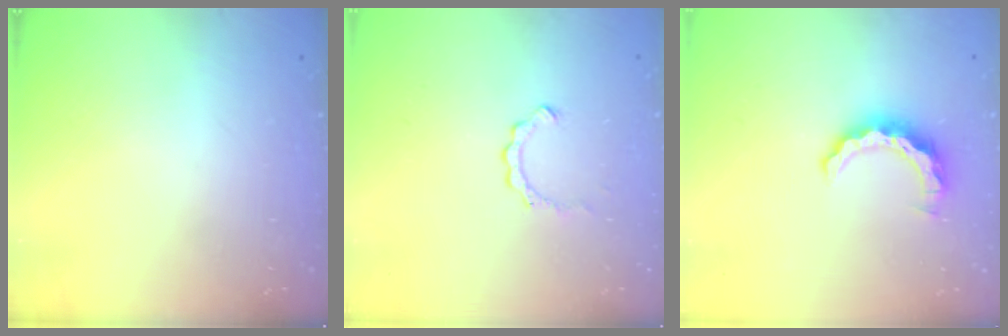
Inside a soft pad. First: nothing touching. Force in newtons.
{"total": 2.7, "press": 2.6, "slide": 0.3}
{"total": 8.4, "press": 8.3, "slide": 1.0}